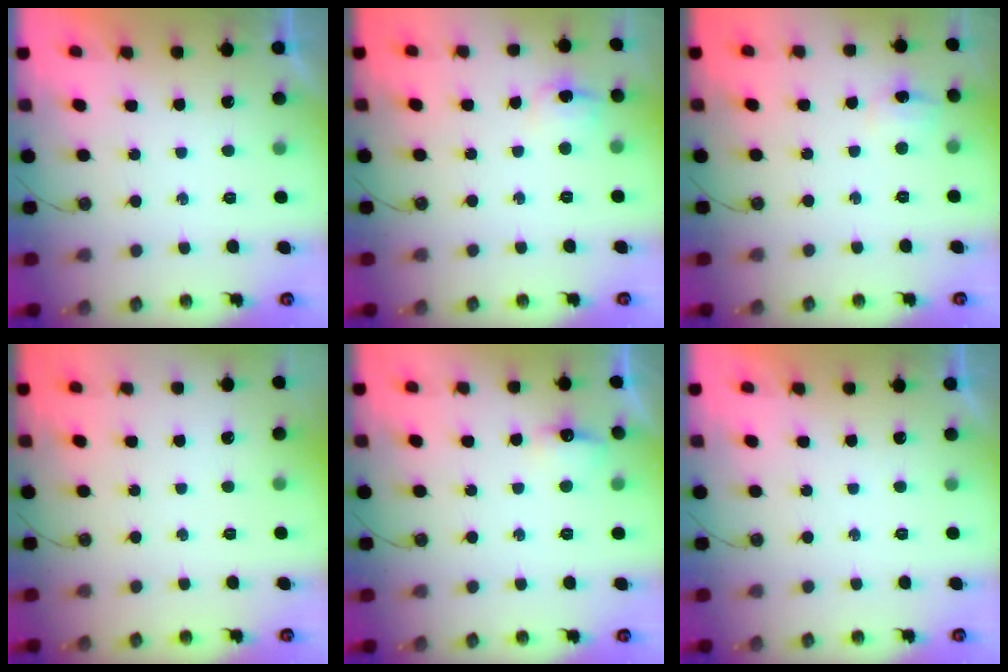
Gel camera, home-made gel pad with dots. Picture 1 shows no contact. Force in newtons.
{"total": 7.5, "press": 7.5, "slide": 0.7}
{"total": 5.6, "press": 5.5, "slide": 0.8}
{"total": 0.0}
{"total": 6.6, "press": 6.5, "slide": 0.9}
{"total": 0.0}